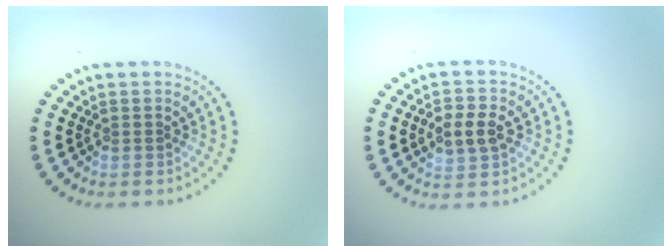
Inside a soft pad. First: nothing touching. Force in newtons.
{"total": 3.0, "press": 3.0, "slide": 0.2}